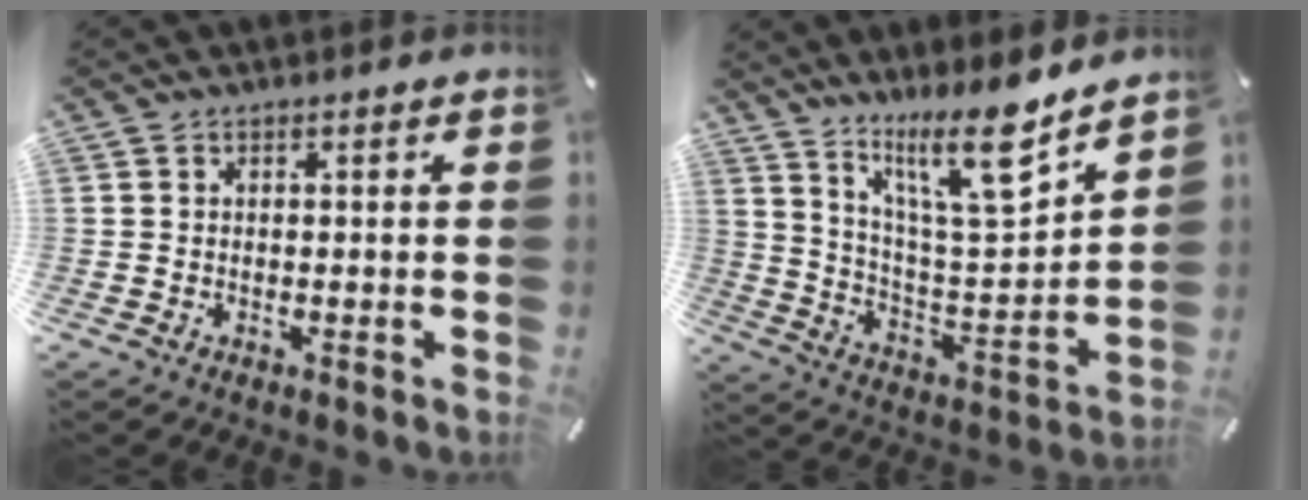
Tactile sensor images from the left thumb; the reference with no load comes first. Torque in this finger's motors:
{"motor_torque": [1.30, -0.62, 0.34, -0.20, 0.16]}